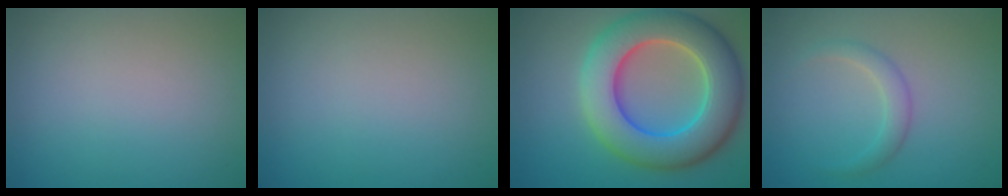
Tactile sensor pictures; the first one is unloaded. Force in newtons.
{"total": 0.0}
{"total": 10.4, "press": 10.4, "slide": 0.5}
{"total": 1.7, "press": 1.7, "slide": 0.0}